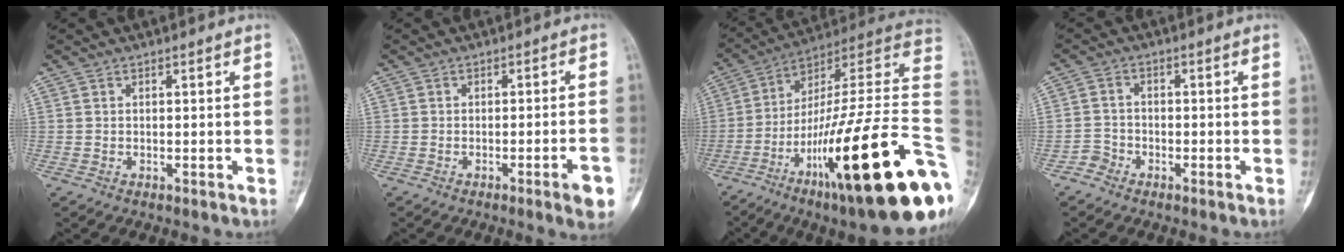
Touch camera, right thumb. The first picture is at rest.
{"total": 5.4, "force": [-2.6, 0.5, 4.7], "torque": [-0.062, 0.012, -0.032]}
{"total": 33.4, "force": [-9.0, 5.9, 31.6], "torque": [-0.398, 0.067, -0.147]}
{"total": 2.7, "force": [-1.9, 1.9, 0.1], "torque": [0.002, 0.011, -0.043]}